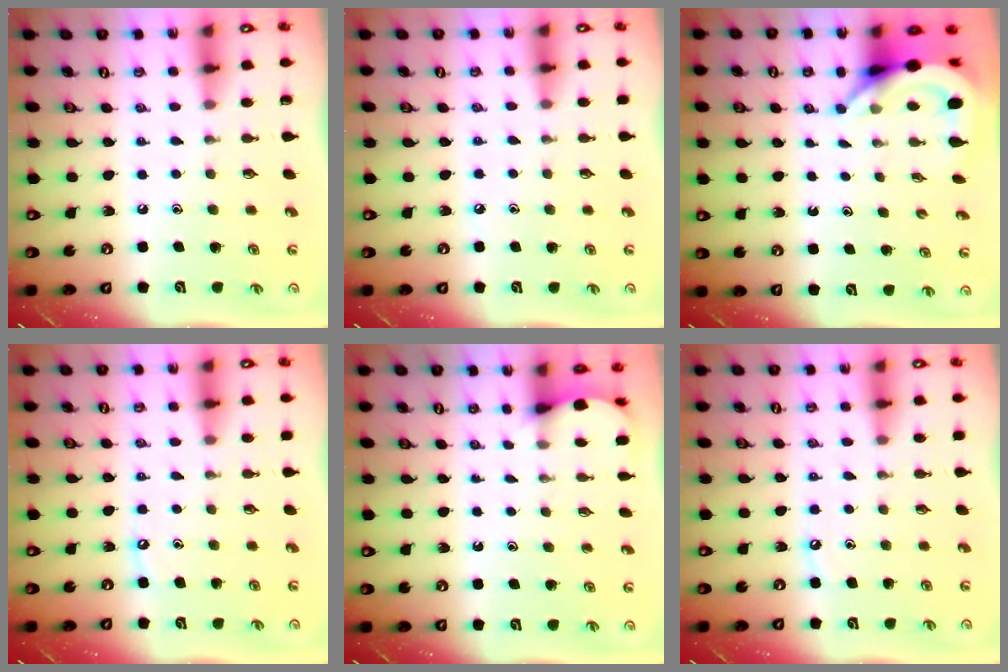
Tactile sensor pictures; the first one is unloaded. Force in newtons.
{"total": 2.3, "press": 2.3, "slide": 0.4}
{"total": 5.9, "press": 5.9, "slide": 0.4}
{"total": 2.6, "press": 2.6, "slide": 0.4}
{"total": 2.8, "press": 2.8, "slide": 0.3}
{"total": 4.2, "press": 4.2, "slide": 0.6}